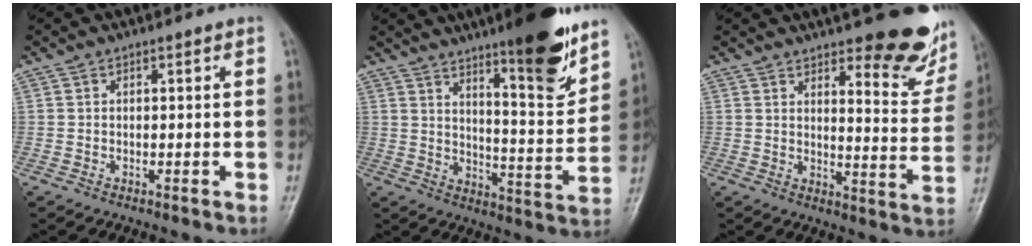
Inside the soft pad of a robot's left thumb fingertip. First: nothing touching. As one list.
[{"total": 15.0, "force": [10.5, 2.4, 10.4], "torque": [-0.127, -0.075, 0.163]}, {"total": 16.2, "force": [10.9, 5.3, 10.8], "torque": [-0.089, -0.075, 0.135]}]